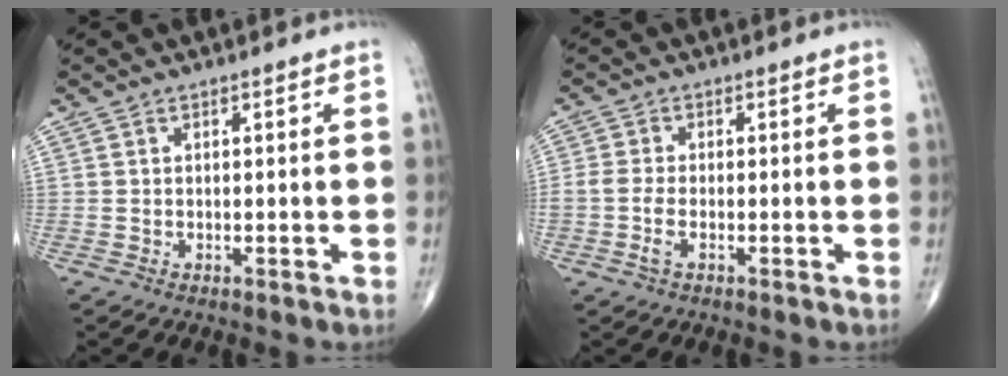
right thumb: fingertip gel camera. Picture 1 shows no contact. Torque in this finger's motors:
{"motor_torque": [-0.31, 0.36, 1.00, -0.36, 0.13]}